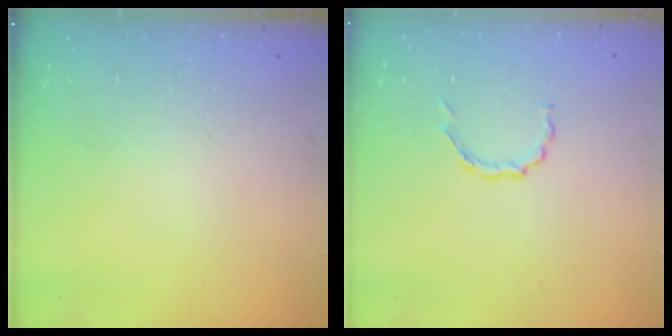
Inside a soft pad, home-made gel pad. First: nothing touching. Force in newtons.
{"total": 3.3, "press": 3.1, "slide": 1.0}